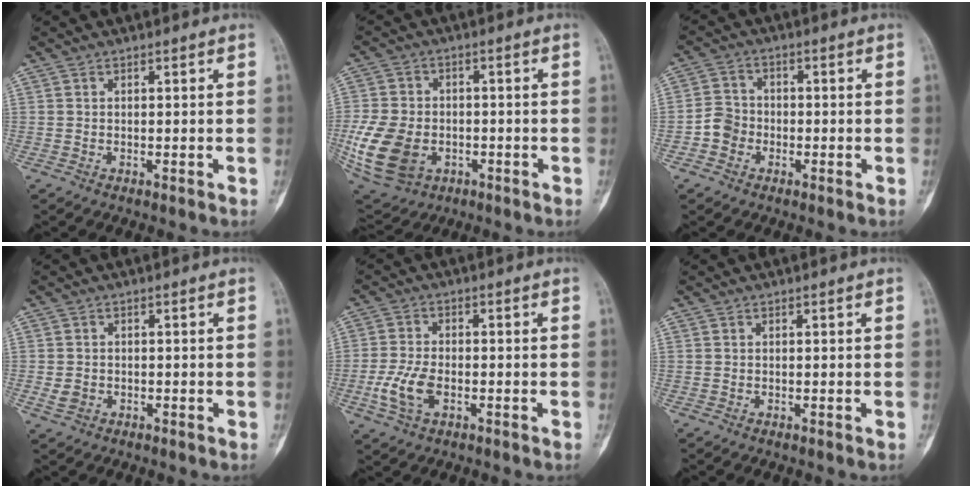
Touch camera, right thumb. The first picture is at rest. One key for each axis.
{"total": 15.5, "fx": -3.9, "fy": 11.3, "fz": 9.9, "tx": -0.207, "ty": 0.001, "tz": -0.056}
{"total": 4.7, "fx": -1.7, "fy": 4.1, "fz": 1.6, "tx": -0.011, "ty": 0.016, "tz": -0.040}
{"total": 4.2, "fx": -0.9, "fy": 3.6, "fz": 1.9, "tx": -0.022, "ty": 0.005, "tz": -0.009}
{"total": 6.9, "fx": -2.1, "fy": 3.8, "fz": 5.4, "tx": -0.122, "ty": 0.006, "tz": -0.041}
{"total": 0.0}